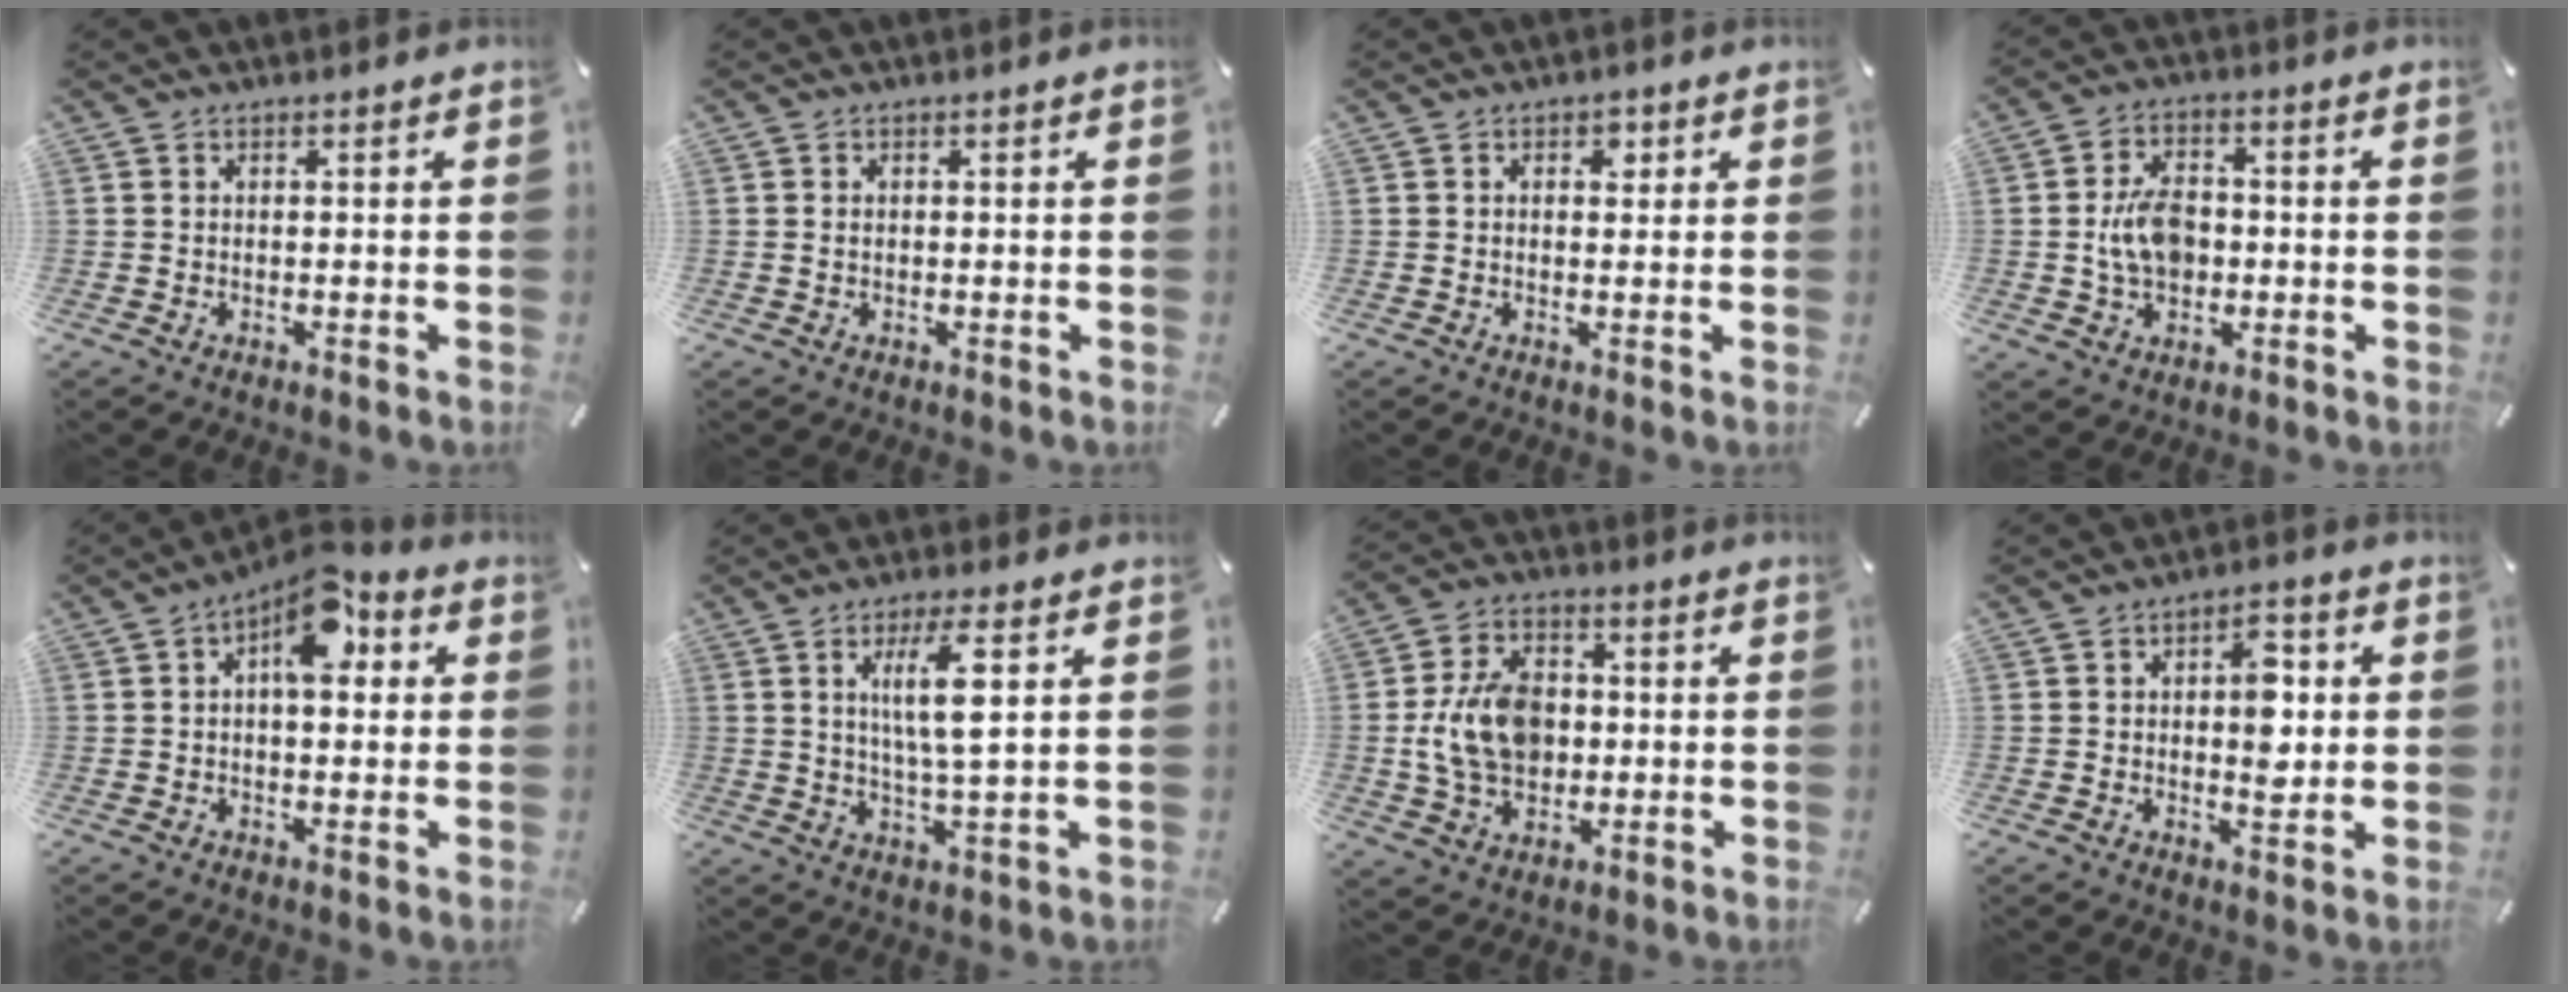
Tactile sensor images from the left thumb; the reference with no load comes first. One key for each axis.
{"total": 0.9, "fx": 0.0, "fy": 0.7, "fz": 0.6, "tx": -0.014, "ty": 0.003, "tz": -0.002}
{"total": 2.2, "fx": 0.7, "fy": 1.6, "fz": 1.3, "tx": -0.006, "ty": -0.002, "tz": 0.005}
{"total": 8.8, "fx": -0.7, "fy": 6.5, "fz": 6.0, "tx": -0.103, "ty": 0.004, "tz": -0.016}
{"total": 10.4, "fx": 4.1, "fy": 5.4, "fz": 7.9, "tx": -0.099, "ty": -0.021, "tz": 0.066}
{"total": 9.5, "fx": 2.8, "fy": 1.8, "fz": 8.9, "tx": -0.176, "ty": -0.009, "tz": 0.036}
{"total": 12.9, "fx": -0.3, "fy": 9.9, "fz": 8.2, "tx": -0.158, "ty": 0.012, "tz": -0.004}
{"total": 8.7, "fx": 0.8, "fy": 4.9, "fz": 7.1, "tx": -0.084, "ty": -0.003, "tz": 0.008}